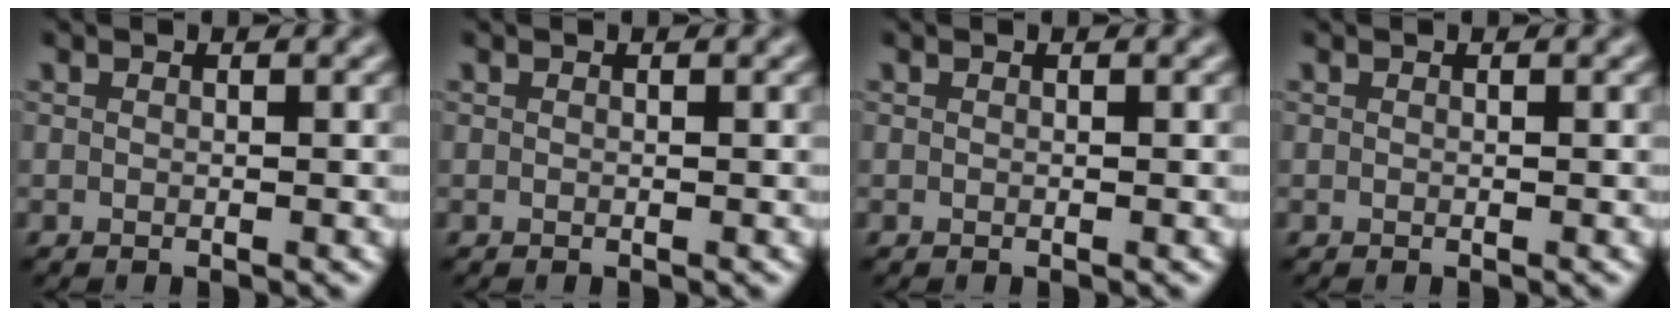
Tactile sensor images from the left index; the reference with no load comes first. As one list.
[{"total": 0.0}, {"total": 0.0}, {"total": 0.0}]